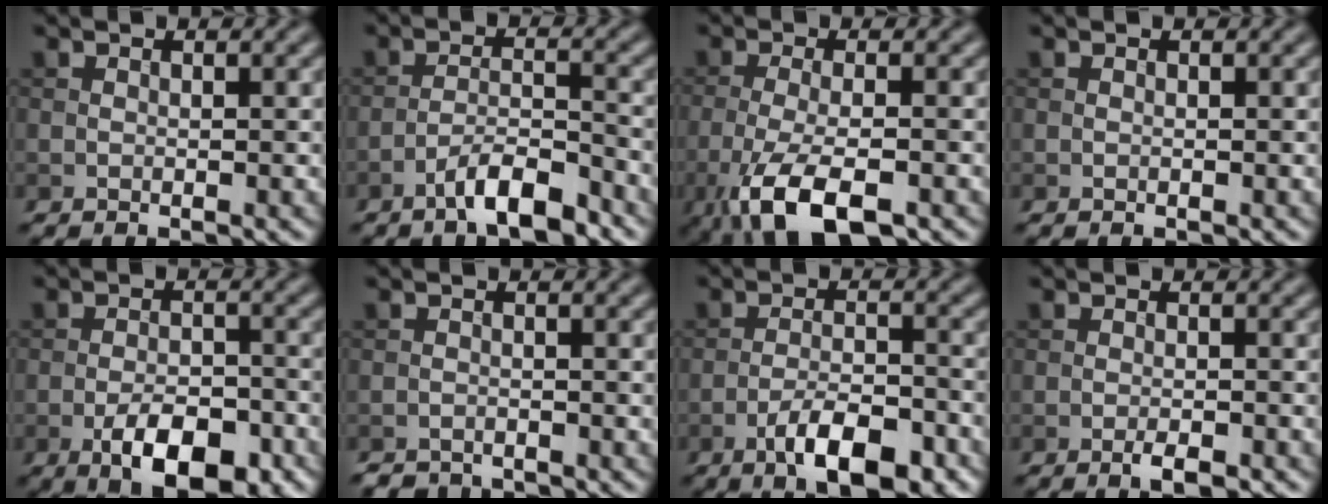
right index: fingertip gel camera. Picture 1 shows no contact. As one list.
[{"total": 4.7, "force": [-3.3, 0.9, 3.1], "torque": [-0.054, 0.009, -0.063]}, {"total": 7.2, "force": [-3.7, 2.6, 5.6], "torque": [-0.120, -0.015, -0.071]}, {"total": 0.0}, {"total": 6.7, "force": [-3.4, 3.0, 5.0], "torque": [-0.078, -0.002, -0.057]}, {"total": 1.8, "force": [-1.7, 0.5, 0.1], "torque": [-0.003, 0.000, -0.029]}, {"total": 6.4, "force": [-3.7, 2.2, 4.8], "torque": [-0.079, 0.005, -0.062]}, {"total": 1.9, "force": [-1.2, 0.4, 1.5], "torque": [-0.023, -0.001, -0.019]}]